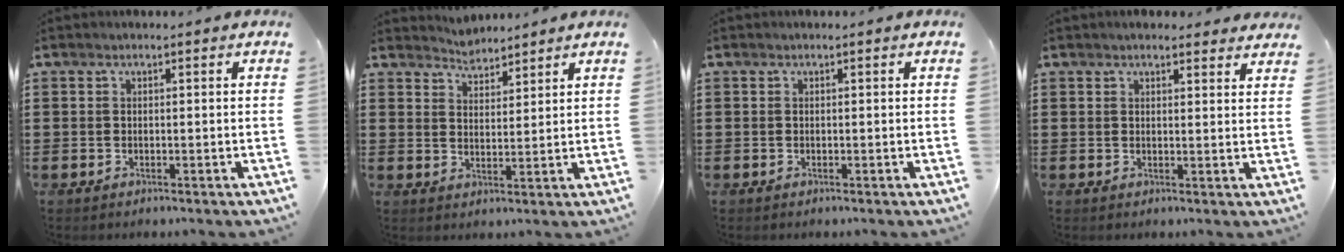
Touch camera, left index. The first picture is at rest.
{"total": 3.1, "force": [3.0, 0.4, -0.7], "torque": [0.001, -0.009, 0.057]}
{"total": 0.0}
{"total": 2.4, "force": [2.3, 0.5, 0.5], "torque": [-0.015, 0.000, 0.044]}